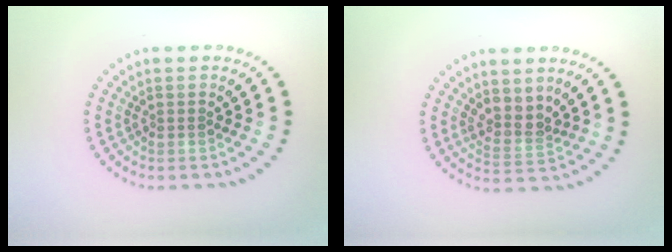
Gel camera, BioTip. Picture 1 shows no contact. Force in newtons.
{"total": 2.5, "press": 1.9, "slide": 1.5}